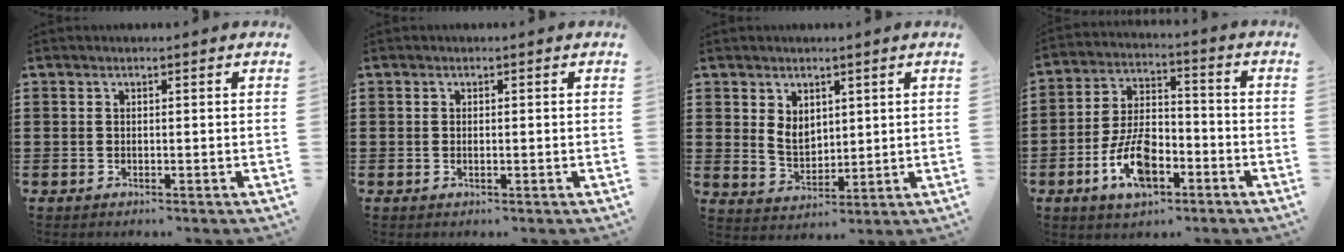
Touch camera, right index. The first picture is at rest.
{"total": 0.6, "force": [-0.1, 0.2, 0.5], "torque": [-0.011, -0.002, 0.000]}
{"total": 4.5, "force": [2.0, 3.4, 2.3], "torque": [-0.049, 0.008, 0.035]}
{"total": 10.0, "force": [-4.3, 5.1, 7.5], "torque": [-0.166, 0.004, -0.081]}